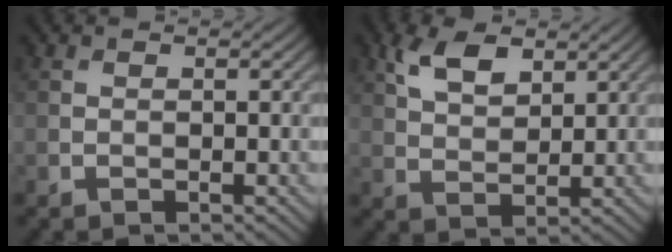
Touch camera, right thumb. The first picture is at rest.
{"total": 5.6, "force": [3.2, 2.9, 3.6], "torque": [-0.081, 0.002, 0.063]}